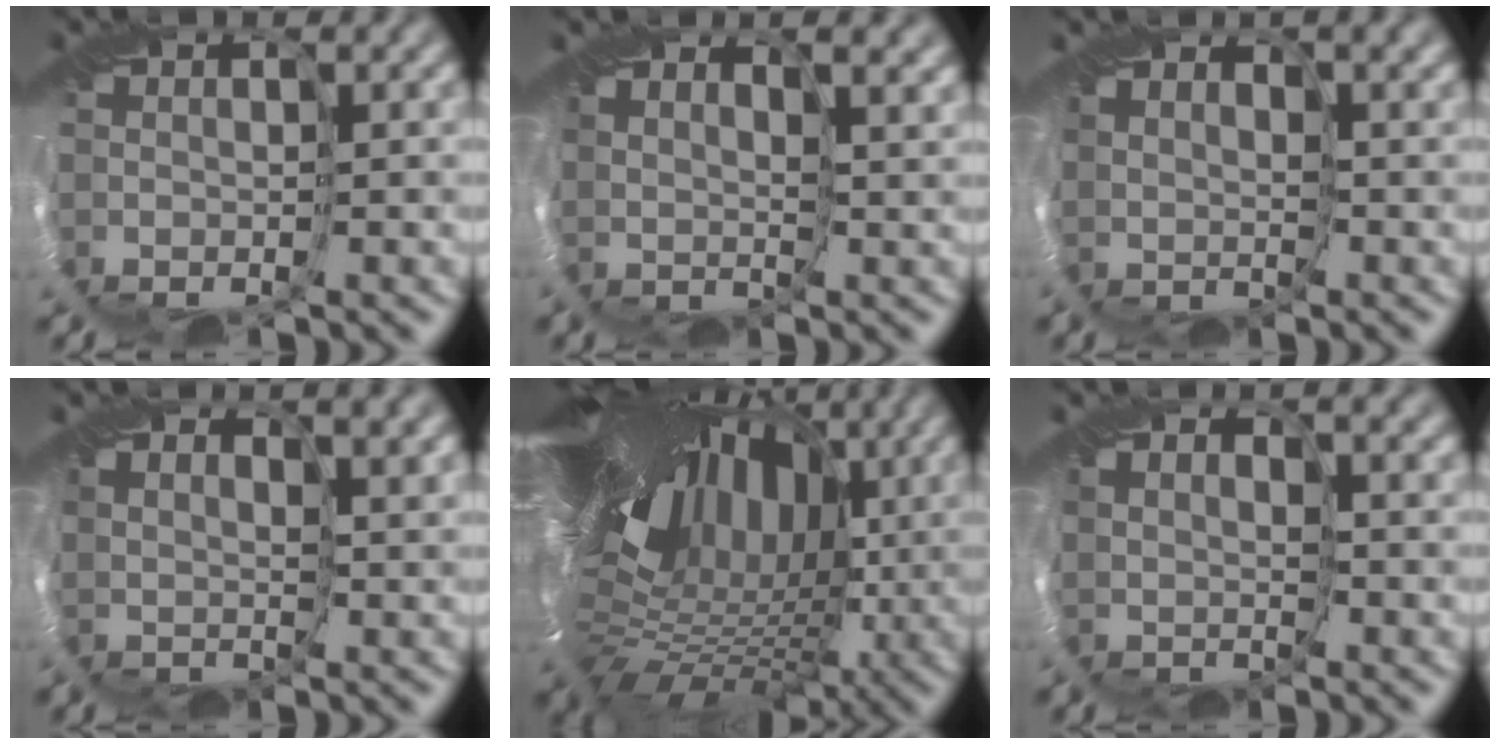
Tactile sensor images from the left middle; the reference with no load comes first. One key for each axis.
{"total": 3.4, "fx": 3.2, "fy": 0.8, "fz": 0.6, "tx": -0.016, "ty": 0.007, "tz": 0.063}
{"total": 2.5, "fx": 2.3, "fy": 0.8, "fz": 0.6, "tx": -0.016, "ty": 0.008, "tz": 0.046}
{"total": 3.3, "fx": 3.2, "fy": 0.7, "fz": 0.8, "tx": -0.019, "ty": 0.009, "tz": 0.063}
{"total": 17.9, "fx": 4.8, "fy": 10.5, "fz": 13.7, "tx": -0.221, "ty": 0.033, "tz": 0.087}
{"total": 1.8, "fx": 1.7, "fy": 0.4, "fz": 0.0, "tx": -0.004, "ty": 0.005, "tz": 0.037}